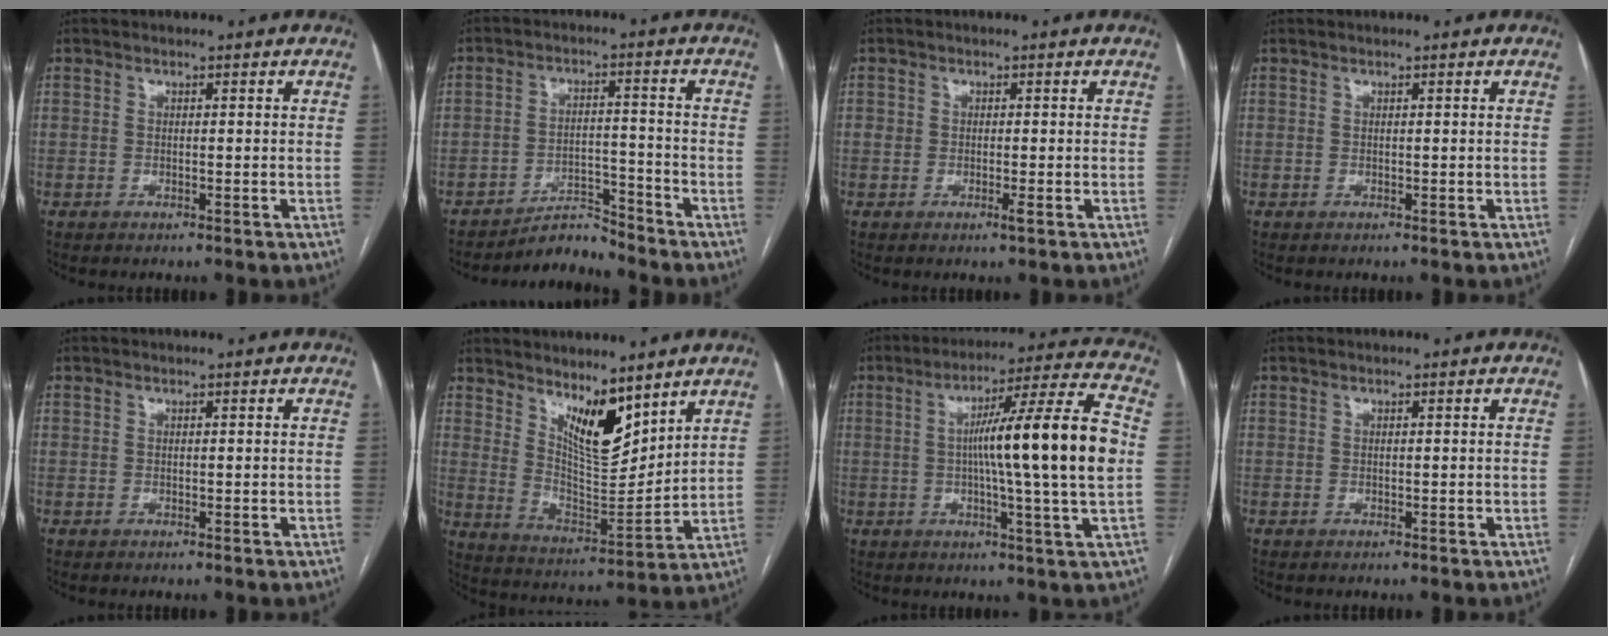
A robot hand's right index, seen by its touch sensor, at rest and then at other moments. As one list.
[{"total": 4.6, "force": [-4.5, 0.5, -0.6], "torque": [0.013, 0.012, -0.074]}, {"total": 1.5, "force": [-0.3, 0.8, 1.2], "torque": [-0.015, 0.000, -0.004]}, {"total": 0.0}, {"total": 0.0}, {"total": 10.7, "force": [7.4, 3.1, 7.1], "torque": [-0.134, -0.009, 0.149]}, {"total": 17.3, "force": [0.8, -1.3, 17.3], "torque": [-0.267, 0.005, 0.001]}, {"total": 0.0}]